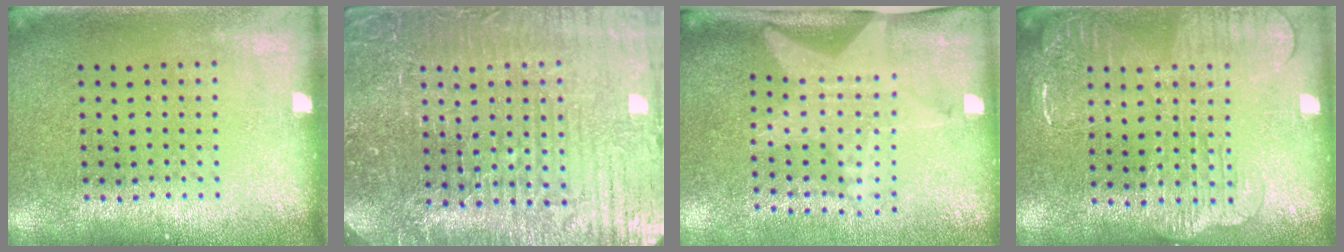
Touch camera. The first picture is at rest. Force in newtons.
{"total": 5.3, "press": 4.9, "slide": 1.9}
{"total": 2.1, "press": 1.6, "slide": 1.3}
{"total": 2.1, "press": 1.9, "slide": 0.9}